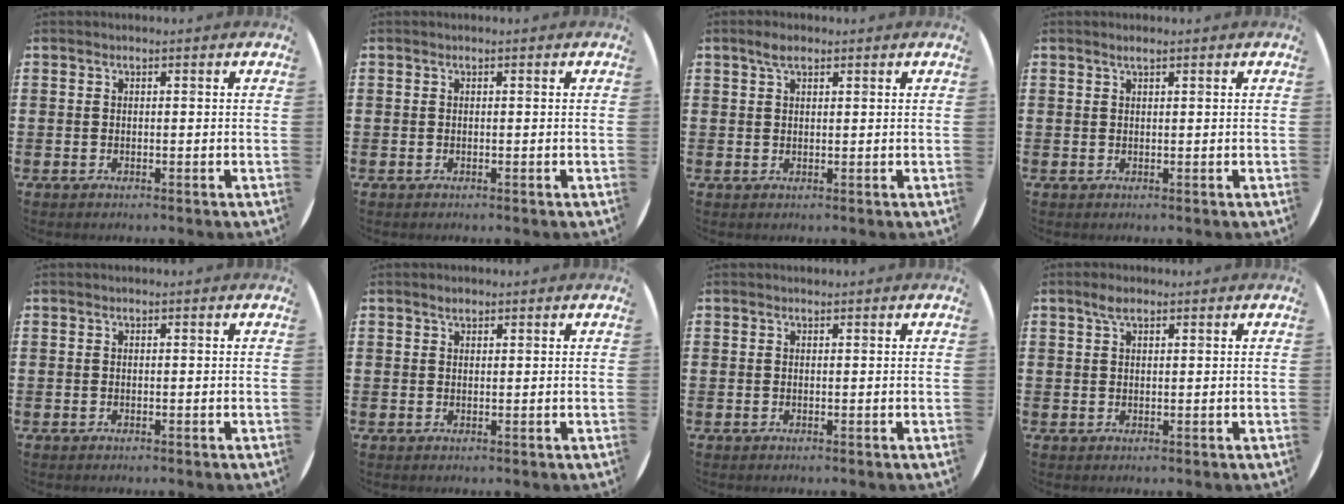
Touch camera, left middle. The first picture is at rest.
{"total": 0.0}
{"total": 2.2, "force": [1.5, 1.0, 1.3], "torque": [-0.020, 0.003, 0.025]}
{"total": 0.8, "force": [0.7, 0.0, 0.5], "torque": [-0.009, 0.002, 0.012]}
{"total": 0.0}
{"total": 1.1, "force": [0.9, 0.4, 0.4], "torque": [-0.008, 0.004, 0.016]}
{"total": 0.0}
{"total": 2.1, "force": [1.4, 0.9, 1.3], "torque": [-0.020, 0.003, 0.022]}